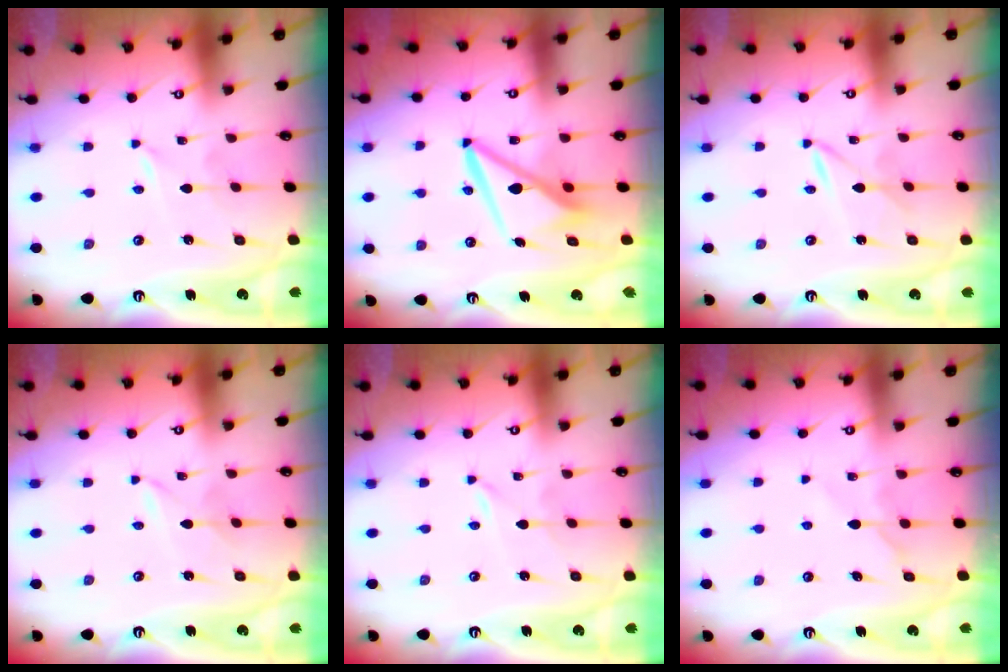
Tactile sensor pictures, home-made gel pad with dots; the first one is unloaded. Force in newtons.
{"total": 9.7, "press": 9.5, "slide": 1.6}
{"total": 1.6, "press": 1.6, "slide": 0.1}
{"total": 1.5, "press": 1.5, "slide": 0.3}
{"total": 0.0}
{"total": 5.2, "press": 5.2, "slide": 0.6}